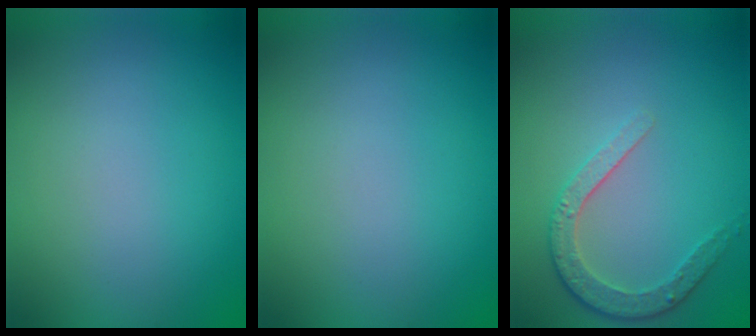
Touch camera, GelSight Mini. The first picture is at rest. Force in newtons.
{"total": 0.0}
{"total": 2.9, "press": 2.5, "slide": 1.6}